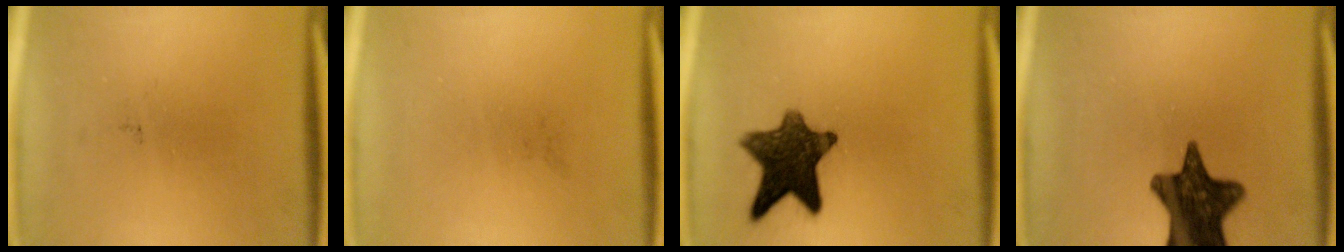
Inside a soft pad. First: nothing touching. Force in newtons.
{"total": 0.0}
{"total": 11.5}
{"total": 13.7}